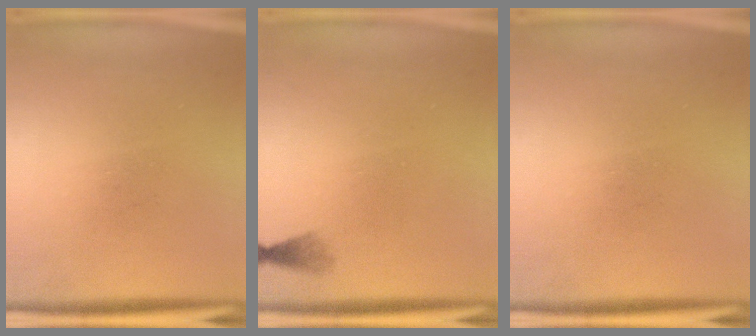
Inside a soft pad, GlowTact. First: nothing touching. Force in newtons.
{"total": 1.0}
{"total": 0.0}